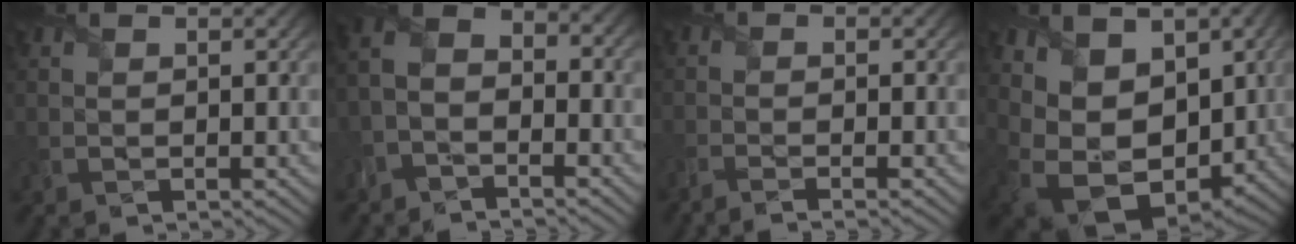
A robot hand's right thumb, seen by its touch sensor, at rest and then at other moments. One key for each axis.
{"total": 5.1, "fx": -3.7, "fy": 2.4, "fz": 2.6, "tx": -0.063, "ty": -0.002, "tz": -0.088}
{"total": 2.5, "fx": -2.0, "fy": -0.1, "fz": 1.6, "tx": -0.035, "ty": -0.004, "tz": -0.045}
{"total": 12.9, "fx": 0.3, "fy": 9.6, "fz": 8.6, "tx": -0.197, "ty": -0.038, "tz": 0.024}